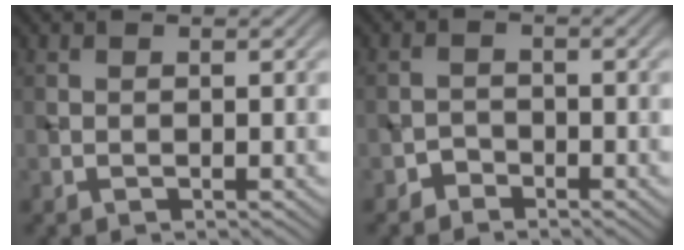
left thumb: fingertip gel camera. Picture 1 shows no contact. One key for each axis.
{"total": 1.5, "fx": -1.3, "fy": 0.8, "fz": 0.1, "tx": 0.003, "ty": 0.005, "tz": -0.028}